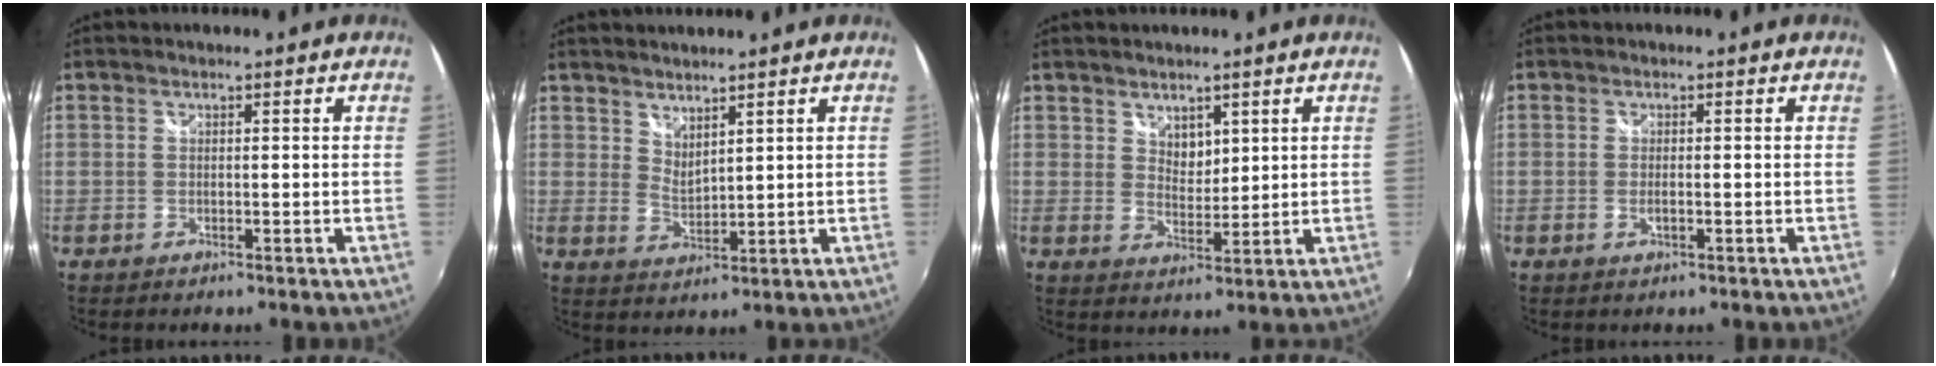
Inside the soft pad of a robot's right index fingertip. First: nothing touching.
{"total": 3.6, "force": [3.2, 0.8, 1.3], "torque": [-0.020, -0.005, 0.059]}
{"total": 3.6, "force": [2.4, 2.2, 1.5], "torque": [-0.015, -0.001, 0.045]}
{"total": 1.6, "force": [-0.4, 0.5, 1.4], "torque": [-0.028, -0.003, -0.007]}